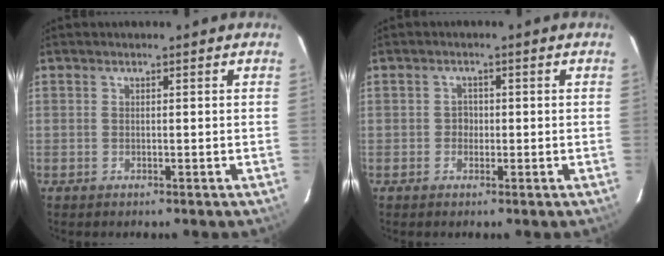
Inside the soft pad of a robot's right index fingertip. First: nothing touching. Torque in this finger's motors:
{"motor_torque": [0.28, 0.56, 0.06, 0.00]}